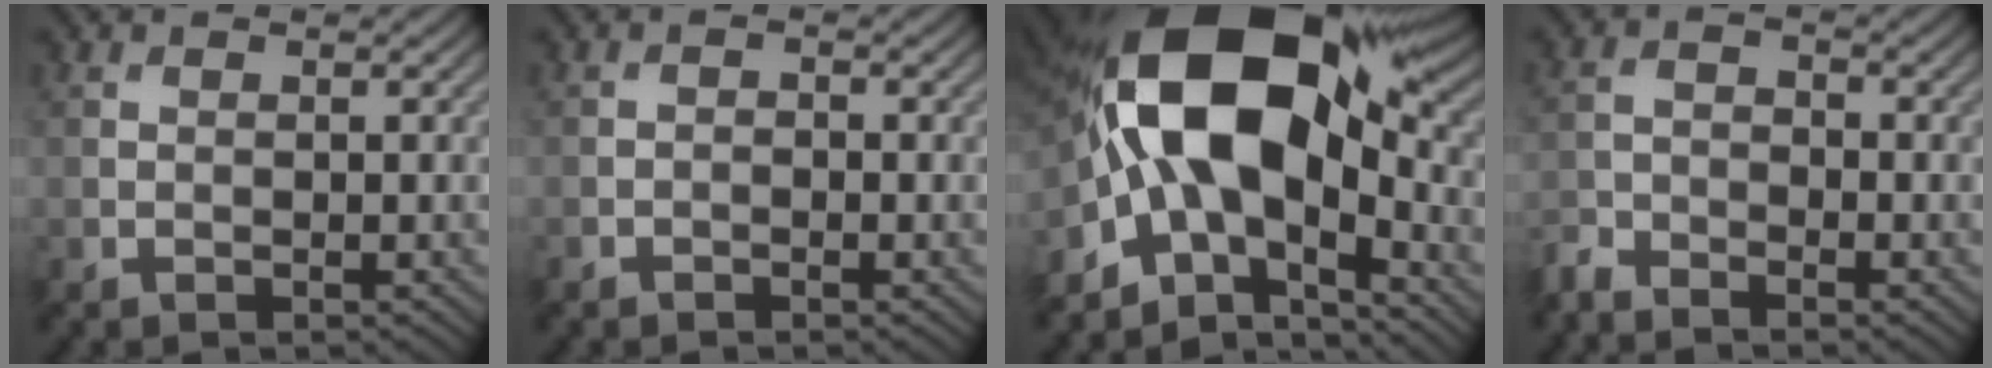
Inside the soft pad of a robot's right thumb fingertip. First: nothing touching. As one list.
[{"total": 0.7, "force": [-0.6, 0.3, 0.3], "torque": [-0.003, 0.000, -0.012]}, {"total": 17.8, "force": [-0.9, 10.0, 14.6], "torque": [-0.247, 0.016, -0.033]}, {"total": 3.2, "force": [-3.1, 0.7, 0.8], "torque": [-0.018, -0.009, -0.076]}]